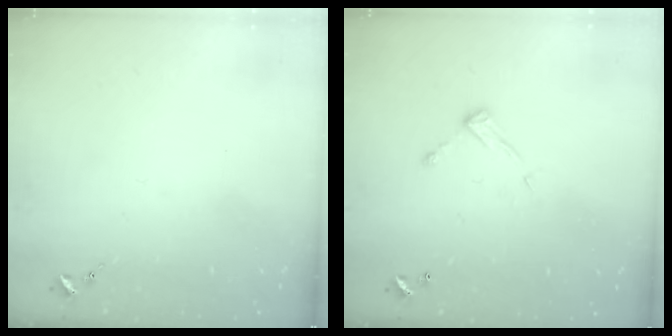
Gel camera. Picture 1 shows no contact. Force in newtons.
{"total": 7.3, "press": 7.3, "slide": 0.4}